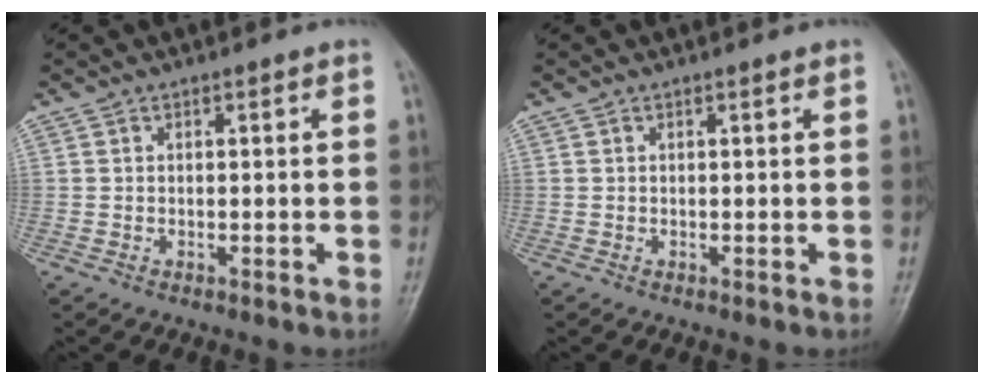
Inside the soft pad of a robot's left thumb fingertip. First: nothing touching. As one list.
[{"total": 0.0}]